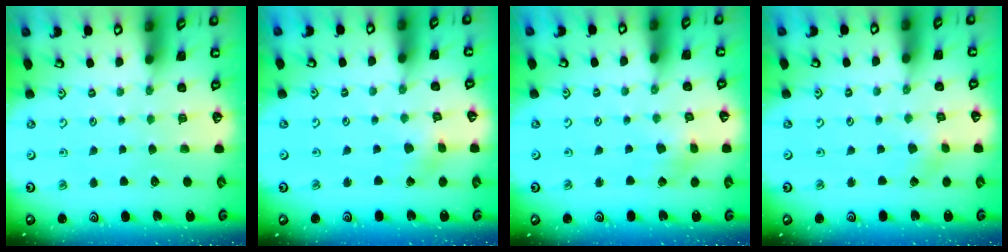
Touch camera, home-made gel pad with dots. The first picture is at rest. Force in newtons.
{"total": 2.2, "press": 2.2, "slide": 0.1}
{"total": 2.9, "press": 2.9, "slide": 0.1}
{"total": 2.1, "press": 2.1, "slide": 0.2}